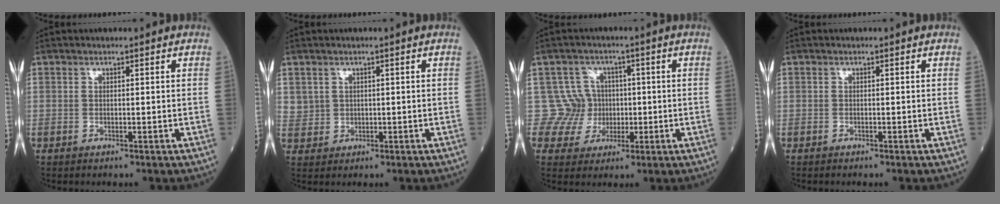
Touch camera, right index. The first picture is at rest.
{"total": 2.9, "force": [1.1, 2.6, 0.2], "torque": [0.007, 0.005, 0.023]}
{"total": 5.8, "force": [0.2, 5.8, -0.6], "torque": [0.029, 0.018, 0.006]}
{"total": 0.0}